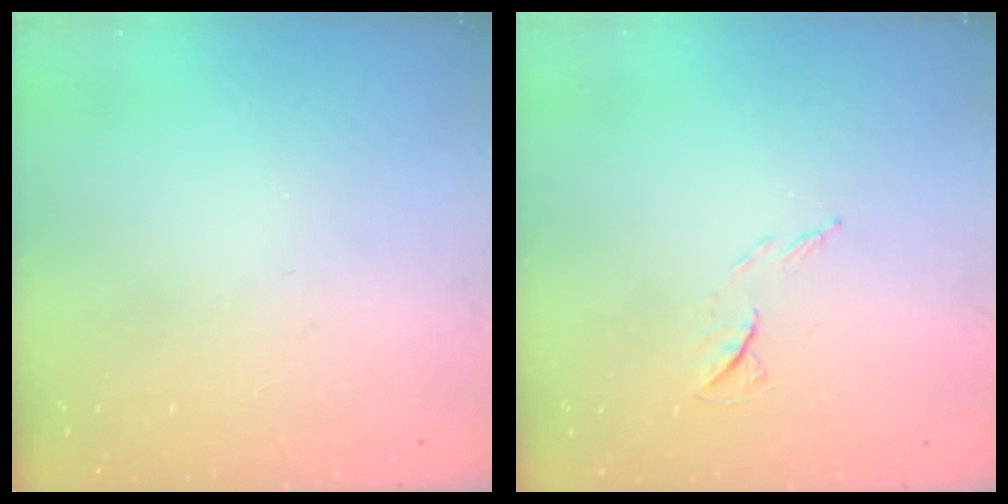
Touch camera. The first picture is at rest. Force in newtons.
{"total": 5.7, "press": 5.6, "slide": 1.2}